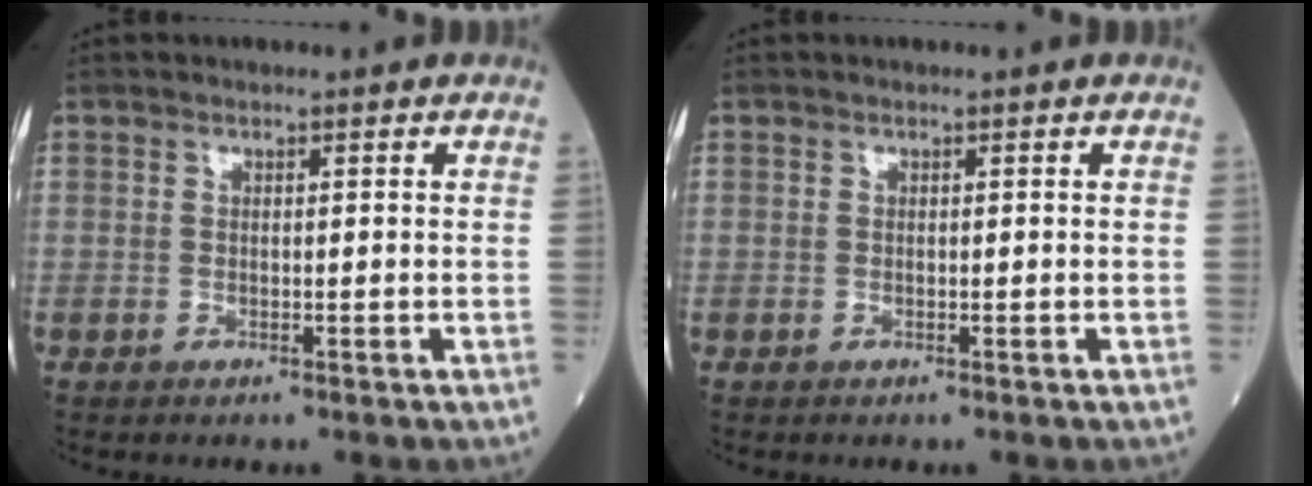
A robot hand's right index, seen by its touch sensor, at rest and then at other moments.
{"total": 0.0}